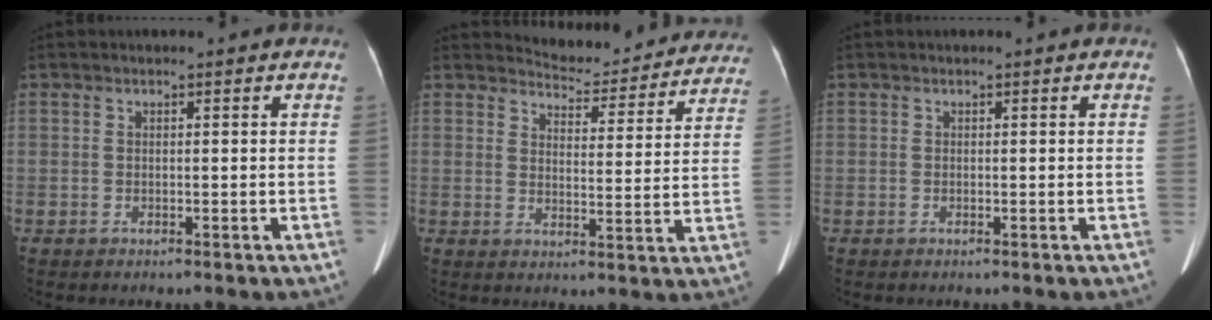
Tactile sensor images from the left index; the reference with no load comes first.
{"total": 14.6, "force": [14.1, 3.1, 2.1], "torque": [-0.007, -0.033, 0.155]}
{"total": 0.0}